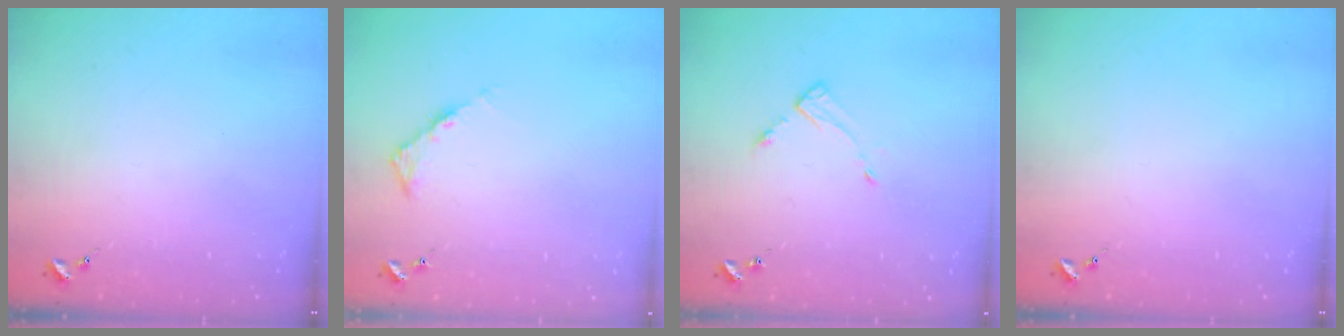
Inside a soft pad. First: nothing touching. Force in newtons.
{"total": 4.5, "press": 4.5, "slide": 0.4}
{"total": 4.6, "press": 4.6, "slide": 0.4}
{"total": 0.0}